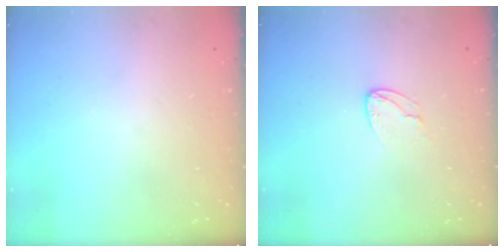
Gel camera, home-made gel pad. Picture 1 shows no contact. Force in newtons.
{"total": 5.0, "press": 4.9, "slide": 0.4}